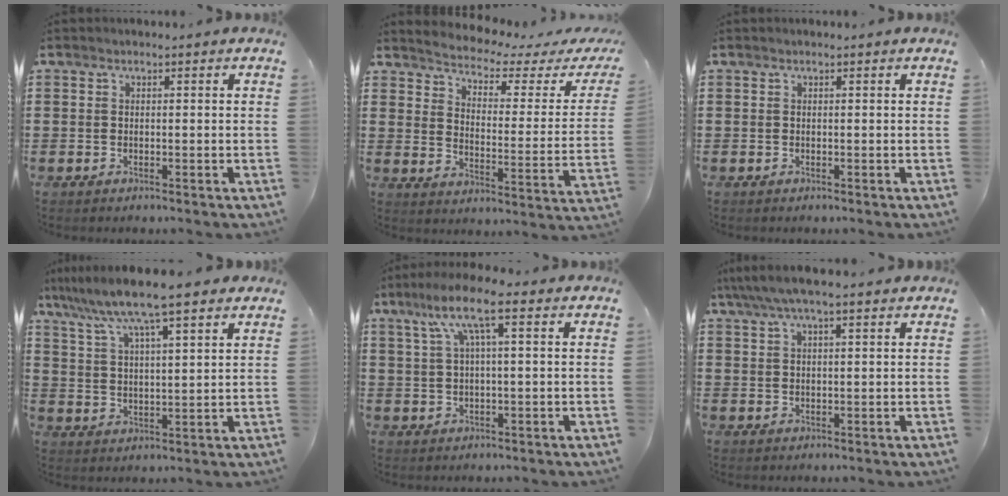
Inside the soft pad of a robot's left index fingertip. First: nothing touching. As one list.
[{"total": 2.5, "force": [2.3, 0.4, 0.9], "torque": [-0.038, -0.025, 0.027]}, {"total": 0.0}, {"total": 8.2, "force": [6.7, 0.2, 4.7], "torque": [-0.115, -0.025, 0.115]}, {"total": 7.9, "force": [3.0, 1.2, 7.3], "torque": [-0.147, 0.009, 0.048]}, {"total": 4.5, "force": [3.2, 0.7, 3.0], "torque": [-0.065, 0.000, 0.057]}]